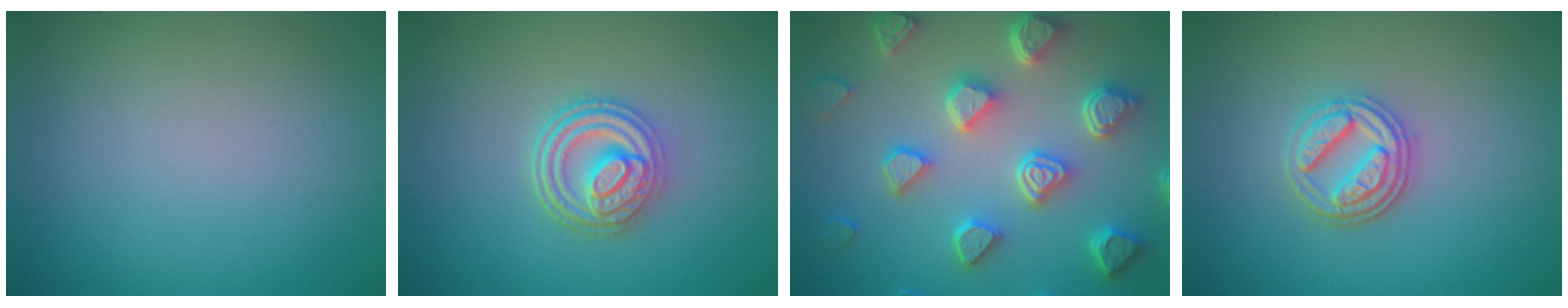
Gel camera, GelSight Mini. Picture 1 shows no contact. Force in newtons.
{"total": 4.6, "press": 3.7, "slide": 2.7}
{"total": 7.2, "press": 5.8, "slide": 4.4}
{"total": 3.6, "press": 3.2, "slide": 1.7}